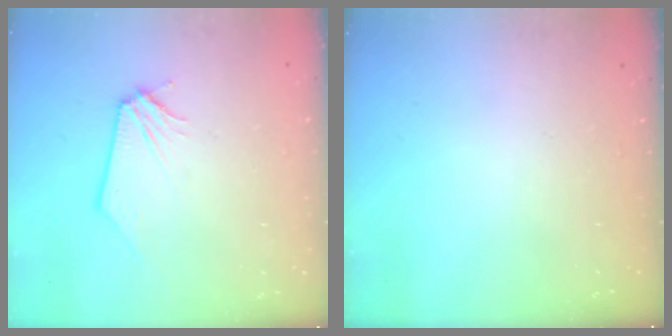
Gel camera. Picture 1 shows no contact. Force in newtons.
{"total": 0.0}